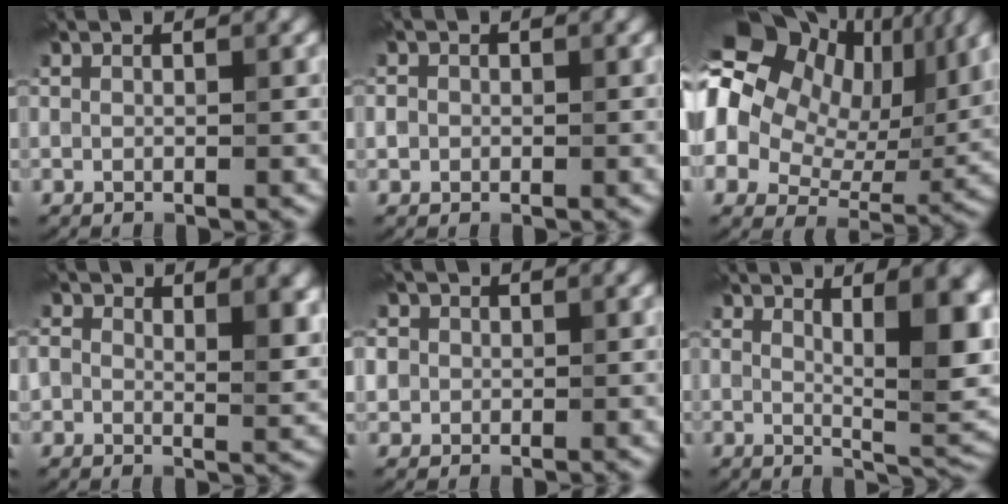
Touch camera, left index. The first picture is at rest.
{"total": 1.9, "force": [0.4, 1.7, 0.7], "torque": [0.003, 0.017, -0.009]}
{"total": 18.1, "force": [6.1, 13.1, 10.9], "torque": [-0.233, 0.052, 0.106]}
{"total": 5.9, "force": [1.6, 3.7, 4.3], "torque": [-0.062, -0.001, 0.024]}
{"total": 5.0, "force": [1.2, 4.5, 1.9], "torque": [-0.043, 0.036, -0.003]}
{"total": 8.7, "force": [2.2, 2.7, 8.0], "torque": [-0.101, 0.001, 0.041]}